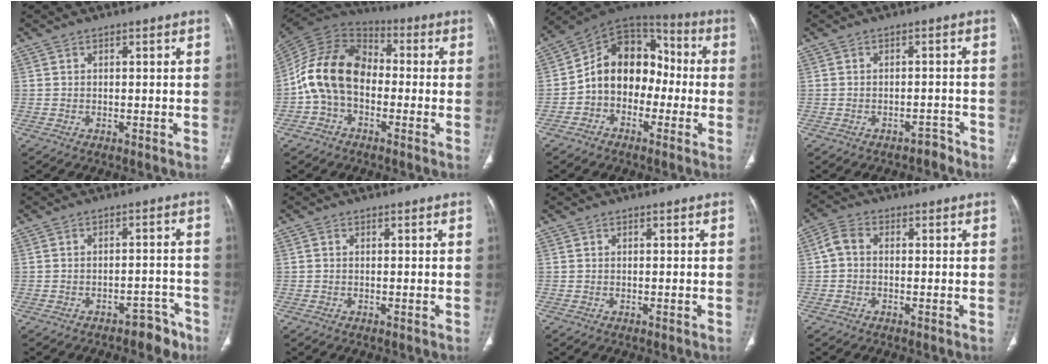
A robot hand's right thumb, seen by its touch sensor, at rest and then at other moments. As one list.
[{"total": 15.1, "force": [-2.0, 10.6, 10.5], "torque": [-0.192, 0.043, -0.049]}, {"total": 14.1, "force": [-2.2, 10.8, 8.8], "torque": [-0.099, 0.059, -0.054]}, {"total": 2.3, "force": [-1.9, 1.2, 0.2], "torque": [0.000, 0.021, -0.024]}, {"total": 5.6, "force": [-4.4, 2.9, 2.0], "torque": [-0.006, 0.046, -0.054]}, {"total": 0.0}, {"total": 0.0}, {"total": 3.7, "force": [0.0, 2.5, 2.6], "torque": [-0.051, 0.012, -0.009]}]